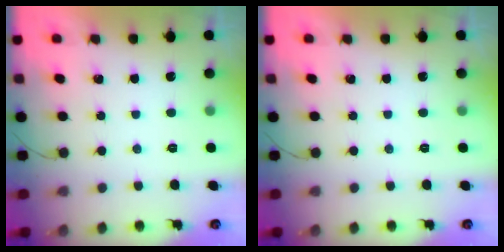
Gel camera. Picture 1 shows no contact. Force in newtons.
{"total": 0.0}